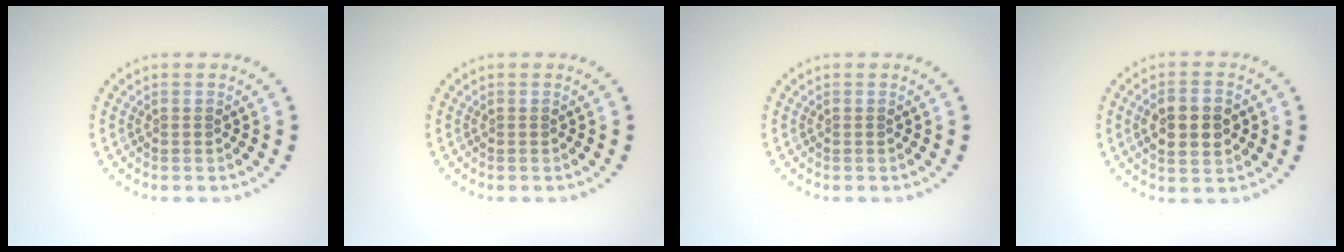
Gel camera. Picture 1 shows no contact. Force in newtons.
{"total": 0.0}
{"total": 0.0}
{"total": 4.5, "press": 4.5, "slide": 0.0}